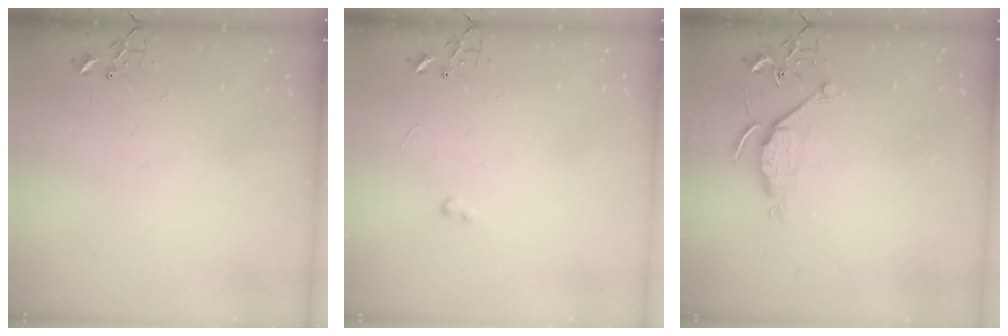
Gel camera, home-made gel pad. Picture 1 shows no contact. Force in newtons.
{"total": 2.6, "press": 2.6, "slide": 0.4}
{"total": 6.2, "press": 6.2, "slide": 0.5}